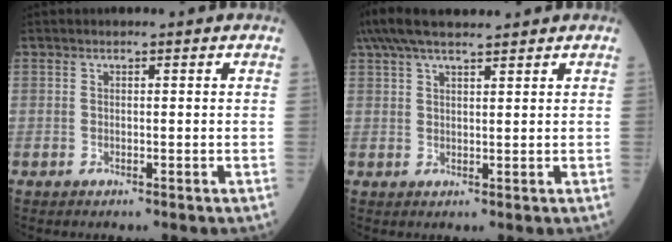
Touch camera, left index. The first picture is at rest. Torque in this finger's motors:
{"motor_torque": [1.17, -0.97, 0.22, 0.05]}